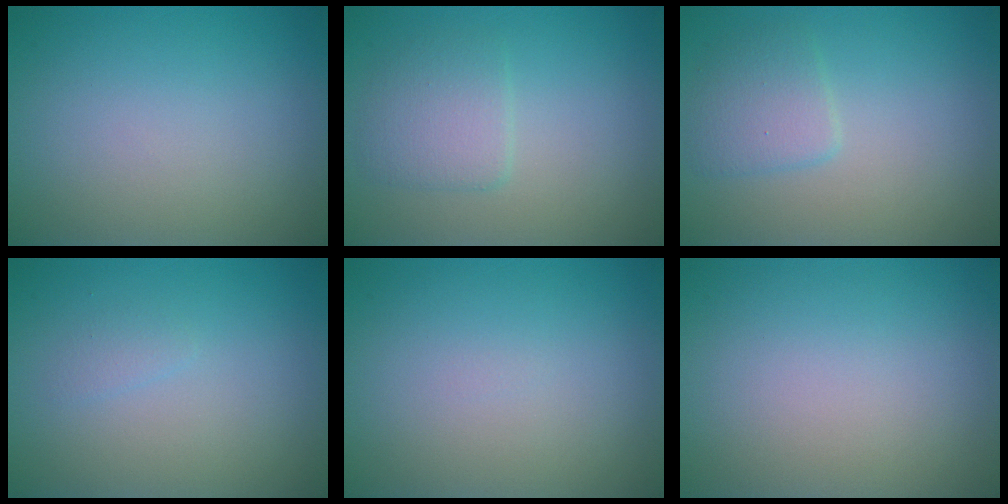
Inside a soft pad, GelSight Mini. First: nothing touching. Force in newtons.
{"total": 2.5, "press": 2.5, "slide": 0.4}
{"total": 2.3, "press": 2.3, "slide": 0.1}
{"total": 0.8, "press": 0.8, "slide": 0.0}
{"total": 0.0}
{"total": 0.0}